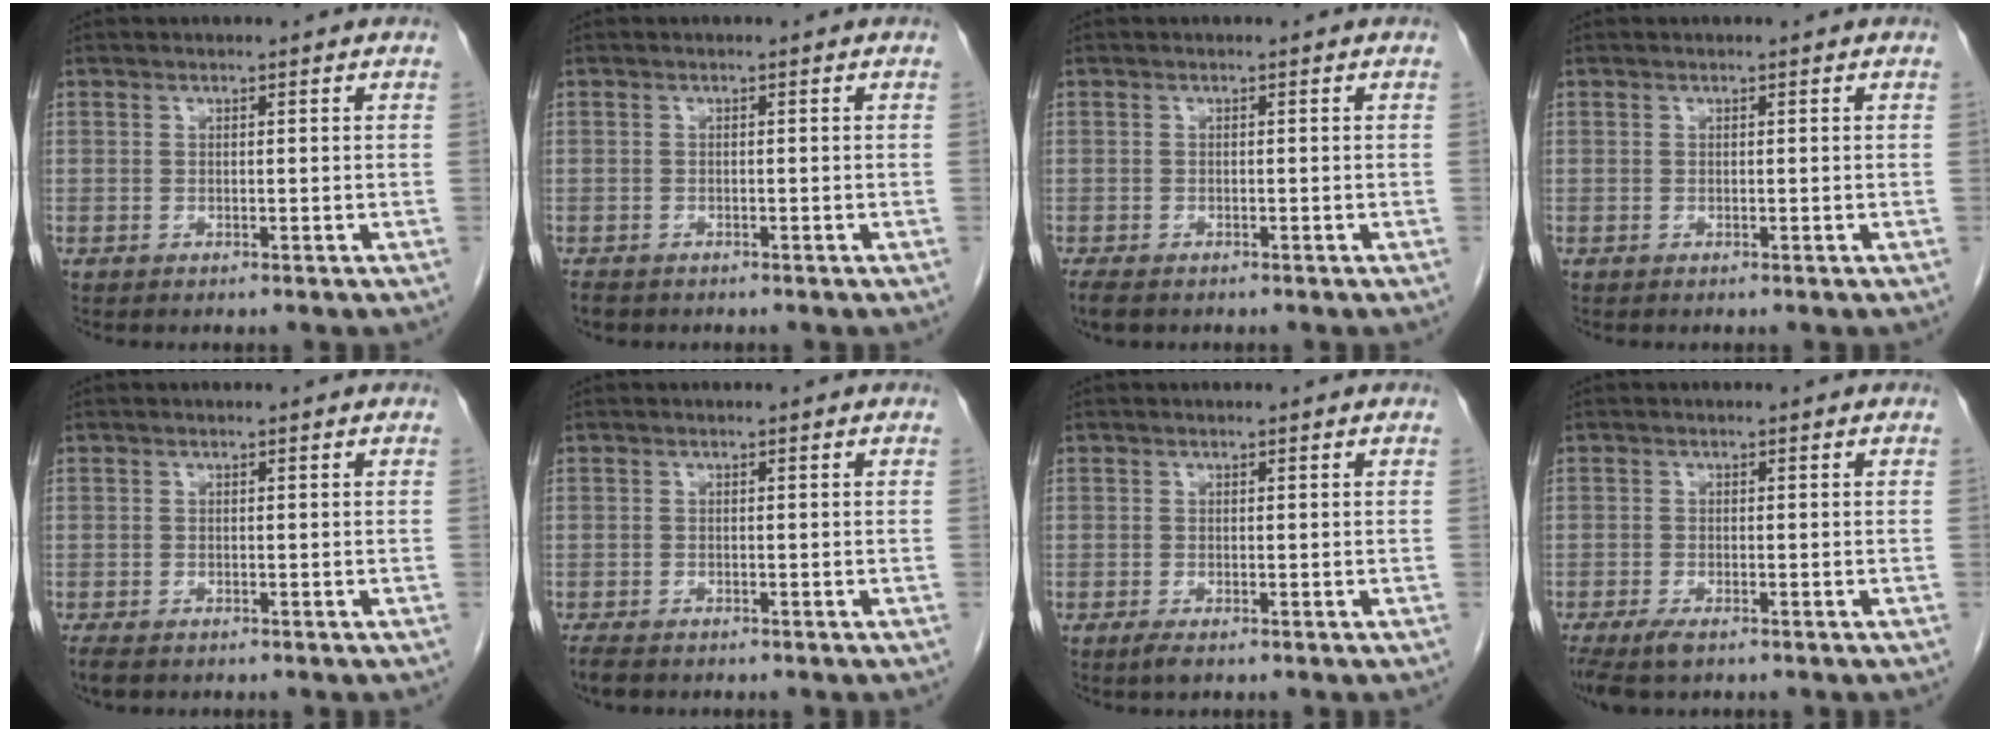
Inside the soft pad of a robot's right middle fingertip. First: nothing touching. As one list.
[{"total": 2.3, "force": [-1.8, 1.1, 0.7], "torque": [-0.017, -0.003, -0.026]}, {"total": 3.6, "force": [-2.7, 1.5, 1.8], "torque": [-0.035, -0.009, -0.041]}, {"total": 0.0}, {"total": 3.0, "force": [-2.3, 1.2, 1.5], "torque": [-0.031, -0.008, -0.033]}, {"total": 2.8, "force": [-2.3, 1.0, 1.3], "torque": [-0.030, -0.007, -0.035]}, {"total": 1.4, "force": [-0.9, 0.3, 1.0], "torque": [-0.024, -0.004, -0.015]}, {"total": 4.1, "force": [-2.9, 1.1, 2.7], "torque": [-0.054, -0.011, -0.049]}]